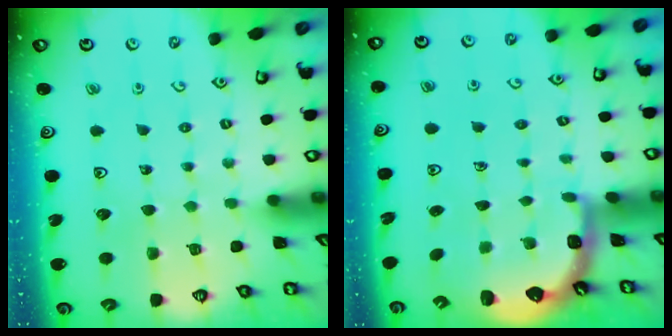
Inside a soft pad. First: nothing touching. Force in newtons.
{"total": 2.3, "press": 2.0, "slide": 1.2}